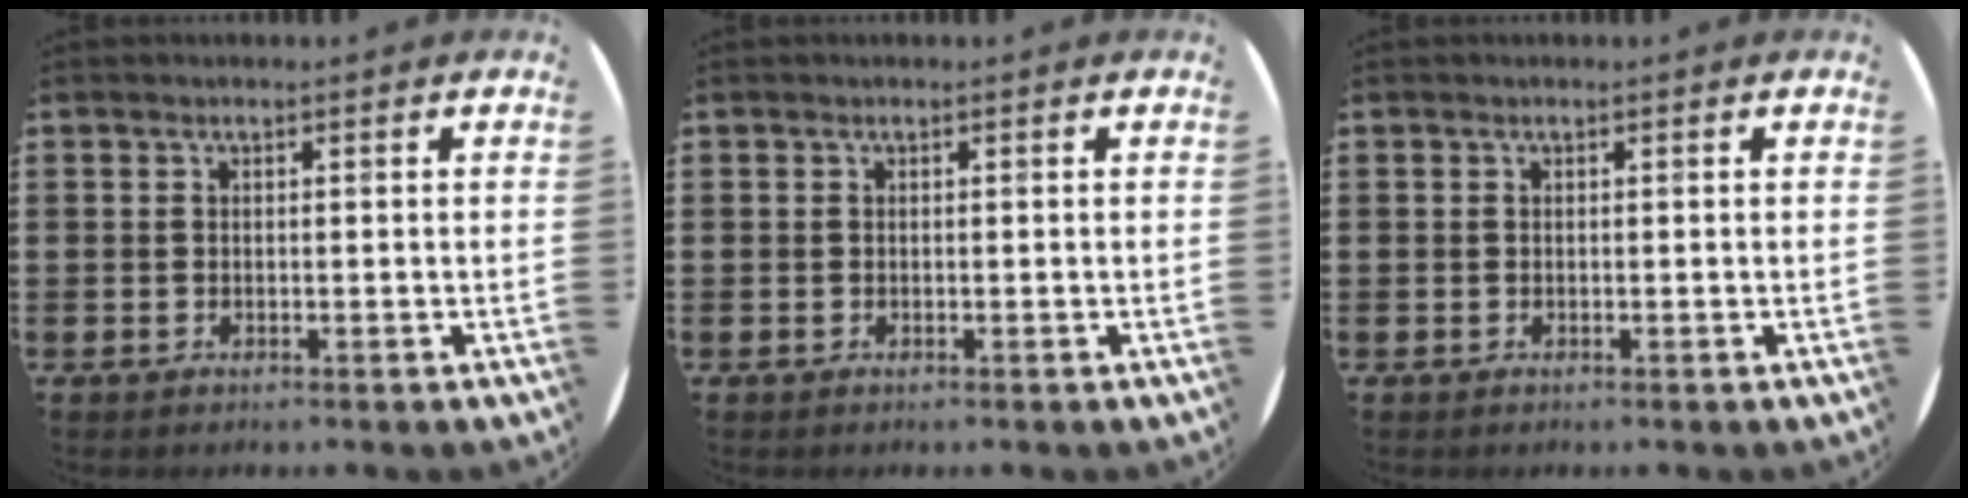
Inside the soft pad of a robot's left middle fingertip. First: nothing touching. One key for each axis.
{"total": 0.0}
{"total": 0.0}